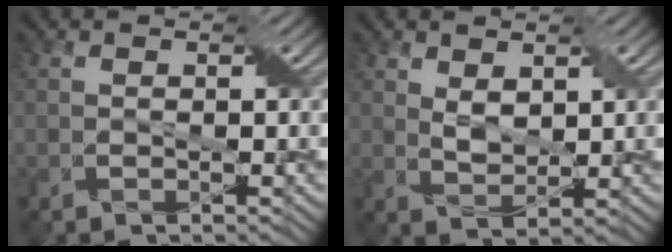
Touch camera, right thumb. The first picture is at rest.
{"total": 2.7, "force": [1.4, 1.5, 1.9], "torque": [-0.046, -0.006, 0.030]}